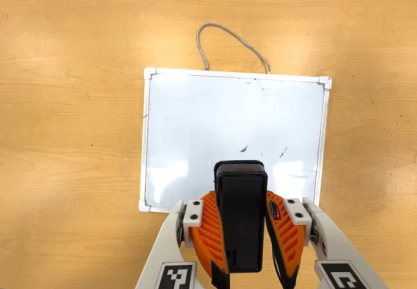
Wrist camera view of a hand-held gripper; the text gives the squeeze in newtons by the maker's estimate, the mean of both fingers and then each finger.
{"total": 8.1, "left": 6.4, "right": 9.9}